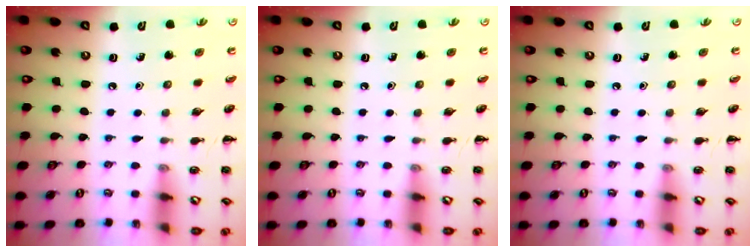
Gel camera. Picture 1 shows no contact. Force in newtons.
{"total": 0.0}
{"total": 0.0}